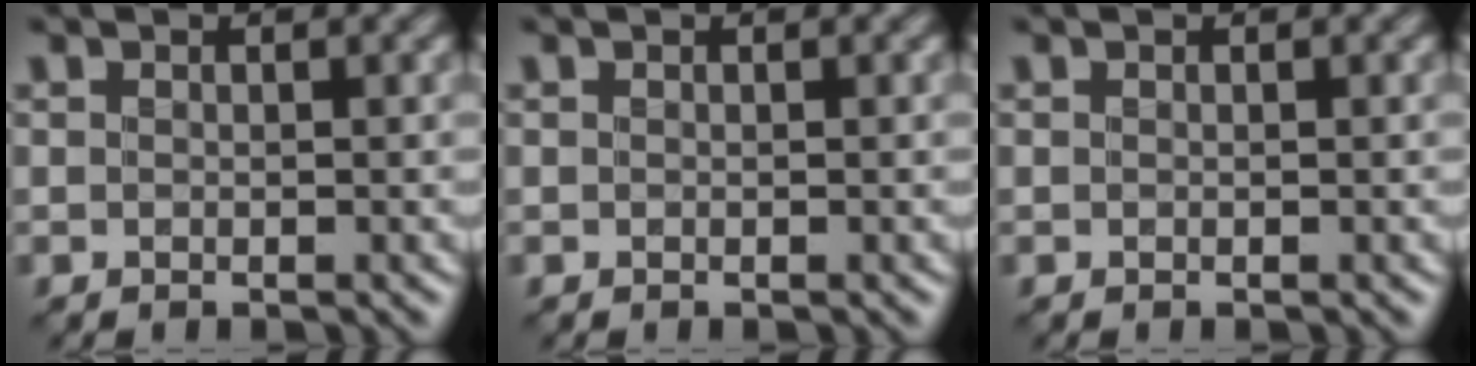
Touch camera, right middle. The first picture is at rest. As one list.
[{"total": 0.0}, {"total": 0.0}]